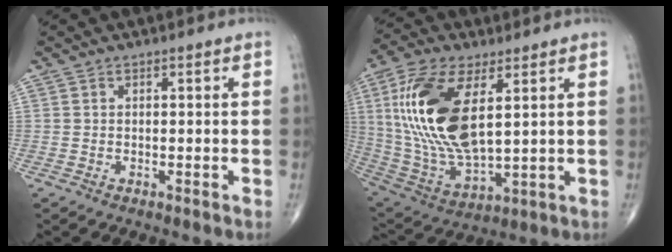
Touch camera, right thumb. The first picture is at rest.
{"total": 21.3, "force": [5.1, 9.8, 18.2], "torque": [-0.377, -0.024, 0.103]}